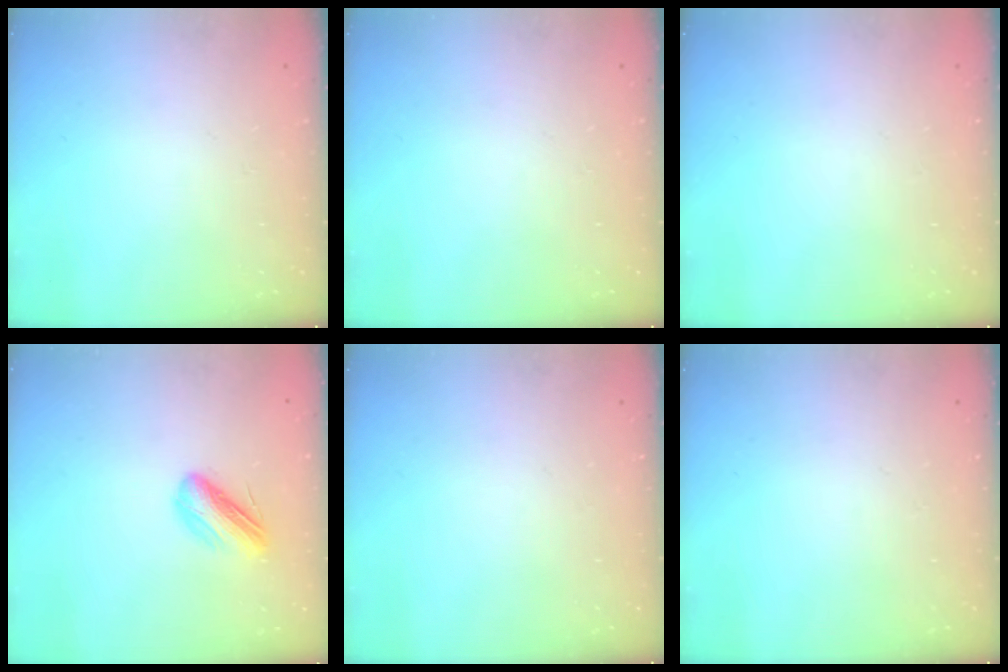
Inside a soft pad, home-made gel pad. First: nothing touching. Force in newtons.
{"total": 0.0}
{"total": 0.0}
{"total": 7.3, "press": 7.3, "slide": 0.9}
{"total": 0.0}
{"total": 0.0}